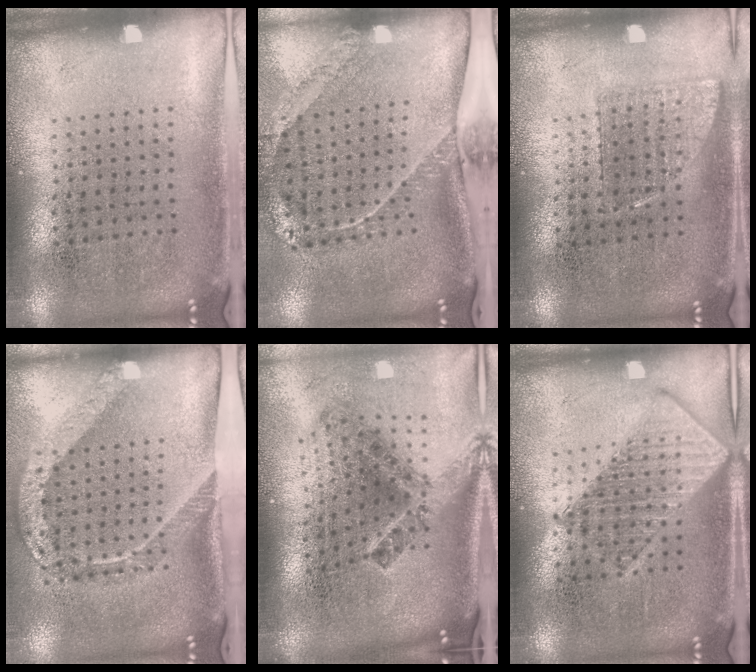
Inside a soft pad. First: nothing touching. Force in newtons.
{"total": 2.5, "press": 1.7, "slide": 1.9}
{"total": 0.7, "press": 0.7, "slide": 0.3}
{"total": 2.3, "press": 1.5, "slide": 1.7}
{"total": 2.5, "press": 1.5, "slide": 2.0}
{"total": 2.7, "press": 2.7, "slide": 0.3}